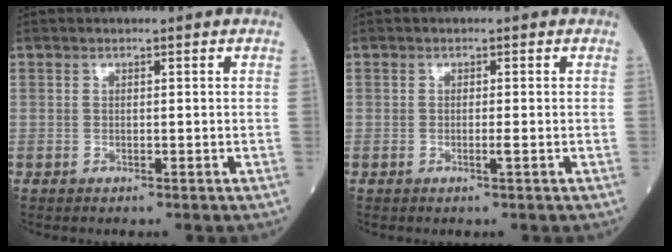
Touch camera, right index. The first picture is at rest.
{"total": 0.9, "force": [-0.3, -0.2, 0.9], "torque": [-0.019, -0.002, -0.005]}